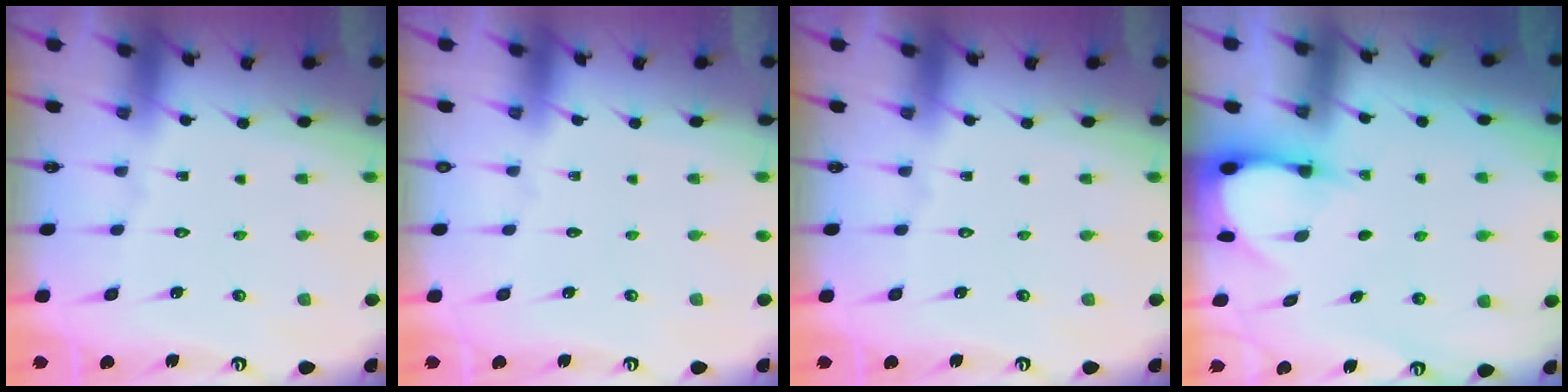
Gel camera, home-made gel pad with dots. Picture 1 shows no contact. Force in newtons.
{"total": 0.0}
{"total": 0.0}
{"total": 3.2, "press": 3.2, "slide": 0.3}